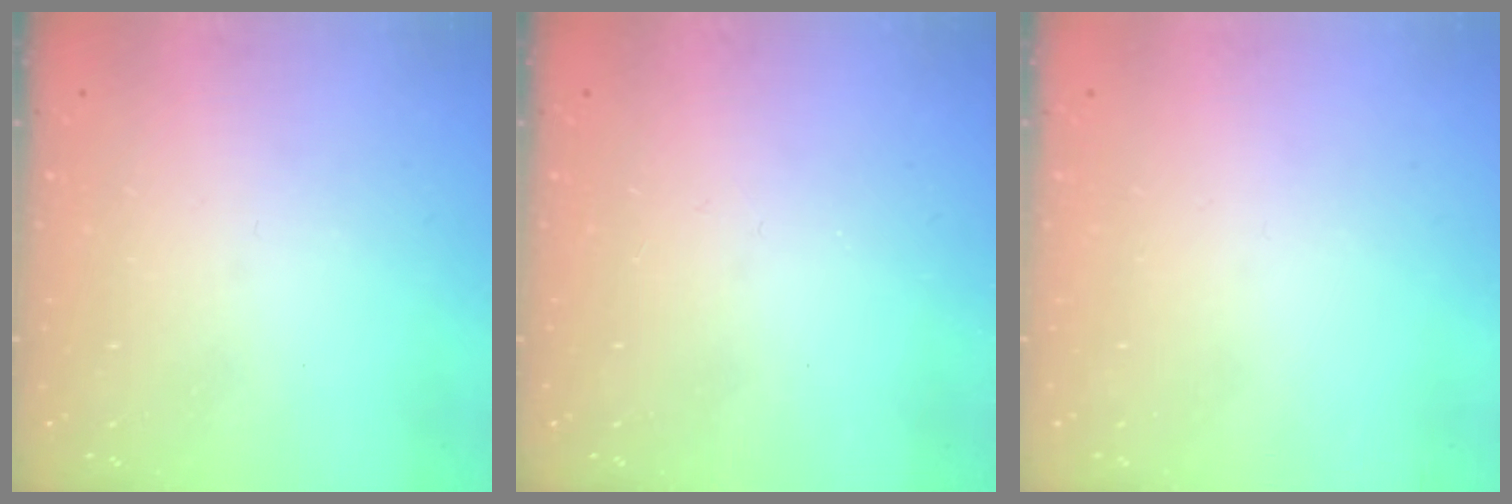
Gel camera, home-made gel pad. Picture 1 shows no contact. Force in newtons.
{"total": 3.6, "press": 3.5, "slide": 0.4}
{"total": 1.6, "press": 1.6, "slide": 0.1}